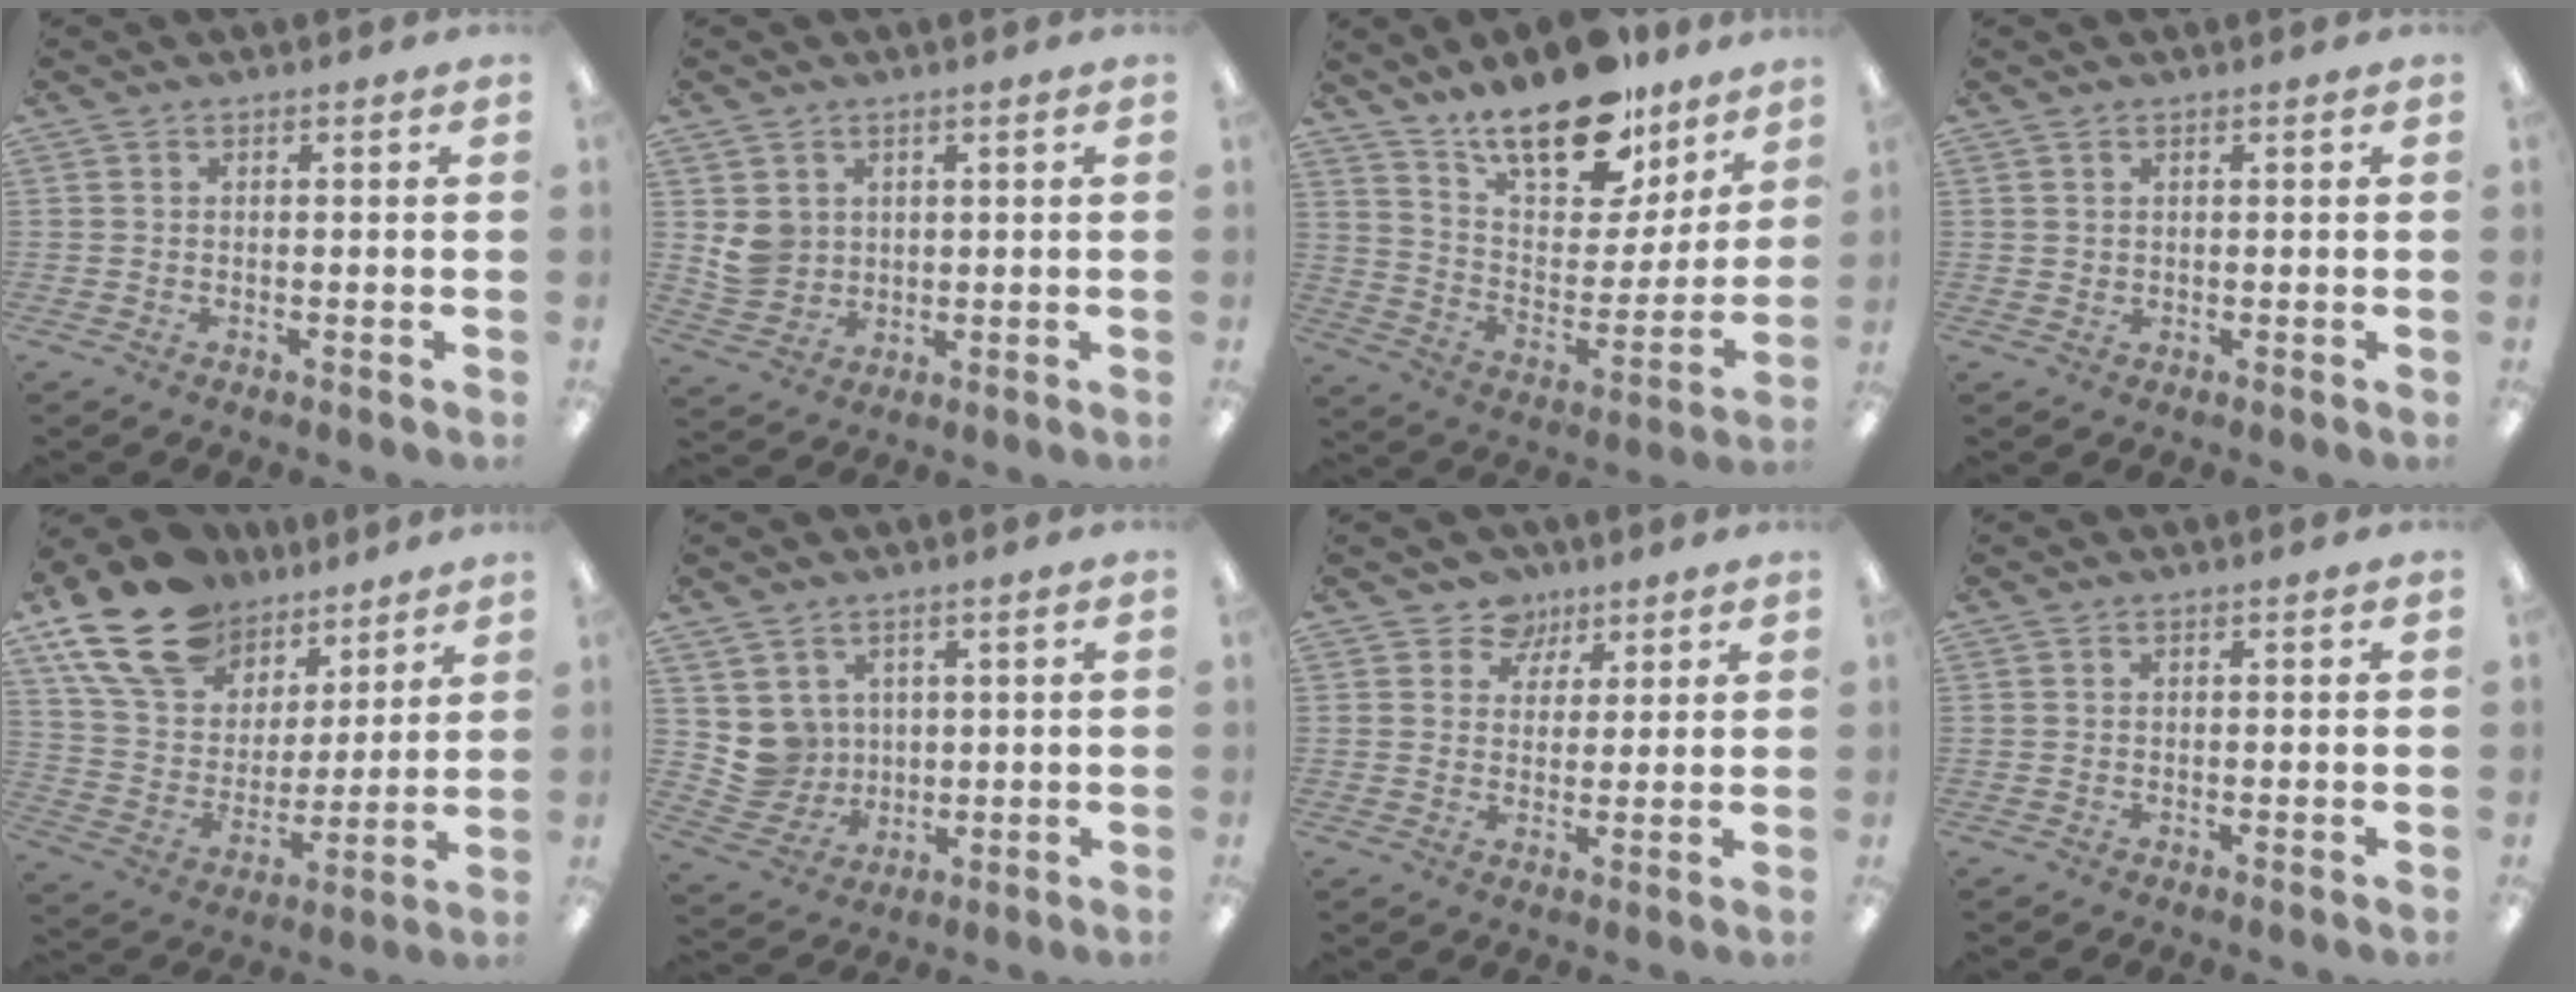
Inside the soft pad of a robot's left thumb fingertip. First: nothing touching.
{"total": 5.8, "force": [1.8, 5.3, 1.4], "torque": [-0.018, 0.001, 0.037]}
{"total": 21.0, "force": [15.8, 9.4, 10.2], "torque": [-0.164, -0.107, 0.280]}
{"total": 1.1, "force": [0.8, 0.7, 0.1], "torque": [-0.002, 0.001, 0.016]}
{"total": 20.3, "force": [13.9, 12.1, 8.7], "torque": [-0.167, -0.072, 0.257]}
{"total": 7.1, "force": [2.9, 6.5, 0.2], "torque": [-0.022, -0.014, 0.066]}
{"total": 6.5, "force": [4.1, 5.0, 0.9], "torque": [-0.012, -0.022, 0.073]}
{"total": 0.0}